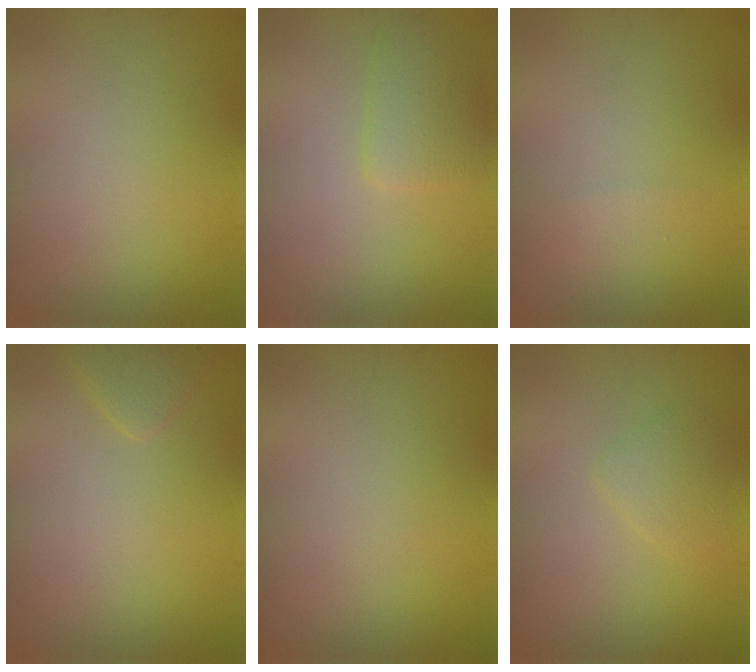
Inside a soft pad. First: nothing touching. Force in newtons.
{"total": 2.6, "press": 2.6, "slide": 0.1}
{"total": 0.8, "press": 0.8, "slide": 0.1}
{"total": 1.4, "press": 1.4, "slide": 0.2}
{"total": 0.0}
{"total": 1.7, "press": 1.7, "slide": 0.1}